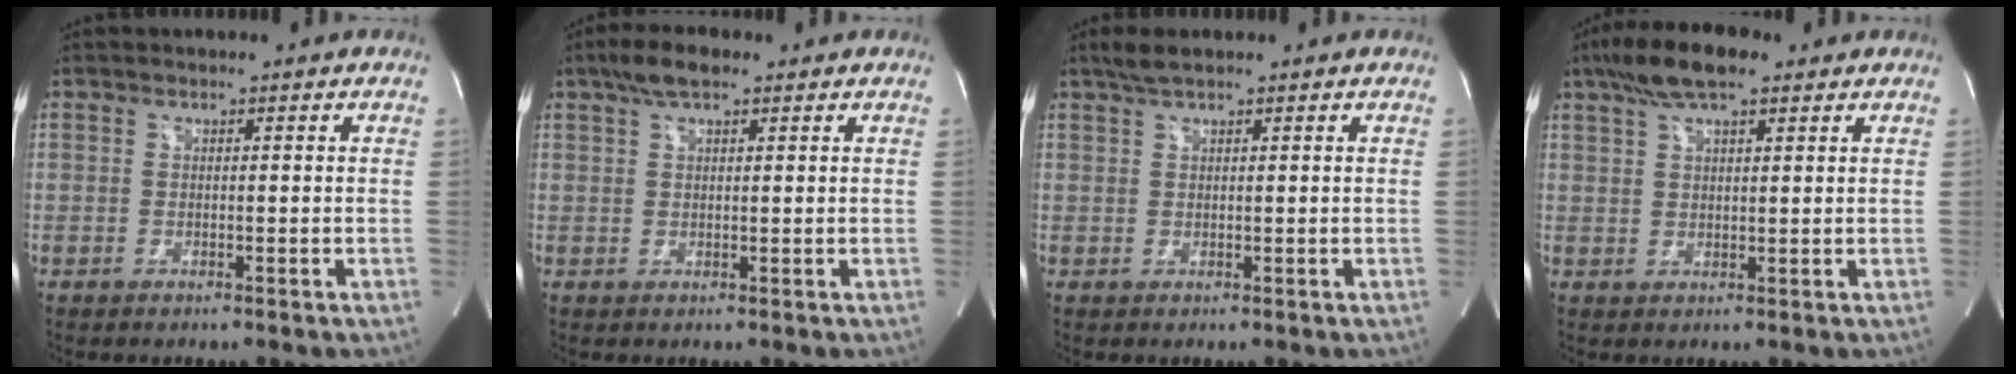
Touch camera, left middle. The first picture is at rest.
{"total": 4.4, "force": [2.9, 1.2, 3.1], "torque": [-0.065, 0.019, 0.053]}
{"total": 2.3, "force": [1.8, 0.2, 1.4], "torque": [-0.034, 0.011, 0.037]}
{"total": 8.1, "force": [5.4, 2.1, 5.6], "torque": [-0.112, 0.024, 0.094]}